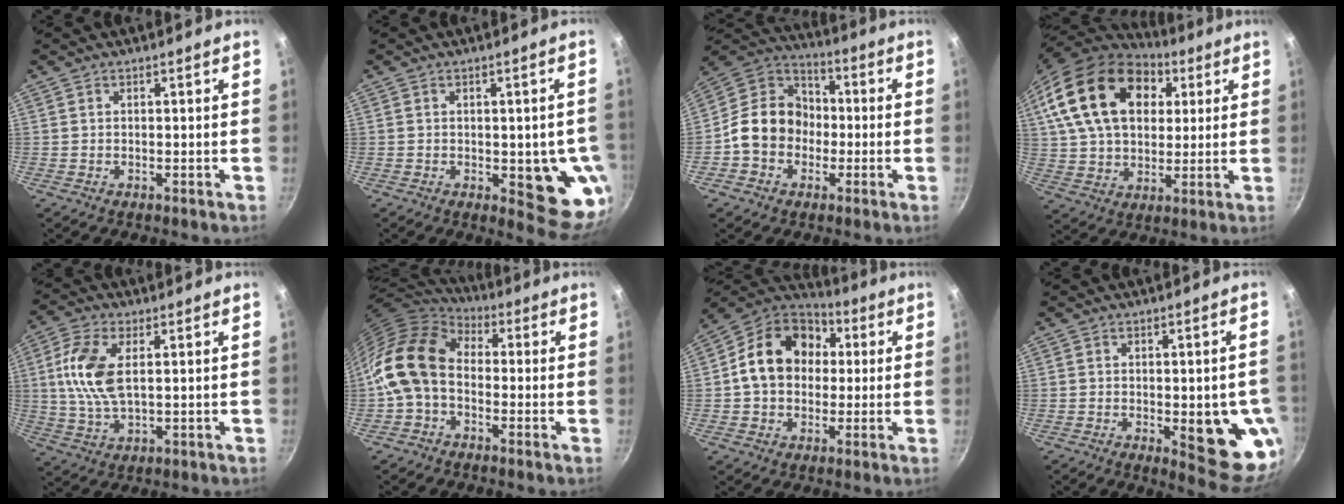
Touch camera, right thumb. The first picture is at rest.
{"total": 11.0, "force": [-1.6, 4.7, 9.8], "torque": [-0.075, -0.012, -0.016]}
{"total": 13.7, "force": [-2.2, 11.5, 7.0], "torque": [-0.078, 0.045, -0.059]}
{"total": 23.5, "force": [8.6, 15.5, 15.3], "torque": [-0.252, -0.004, 0.151]}
{"total": 10.5, "force": [1.9, 5.2, 8.9], "torque": [-0.183, 0.004, 0.037]}
{"total": 14.4, "force": [-1.4, 10.4, 9.9], "torque": [-0.172, 0.039, -0.048]}
{"total": 17.0, "force": [2.4, 13.4, 10.3], "torque": [-0.148, 0.032, 0.024]}
{"total": 12.5, "force": [-2.1, 4.4, 11.5], "torque": [-0.106, -0.013, -0.020]}